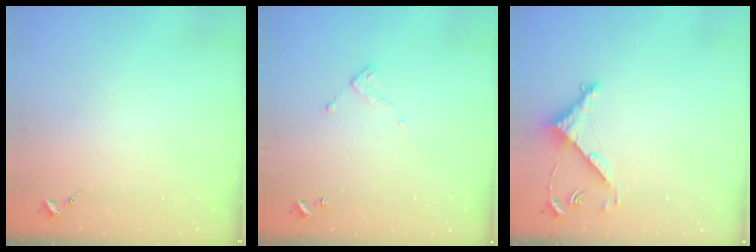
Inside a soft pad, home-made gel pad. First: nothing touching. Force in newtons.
{"total": 6.4, "press": 6.4, "slide": 0.4}
{"total": 4.8, "press": 4.8, "slide": 0.3}